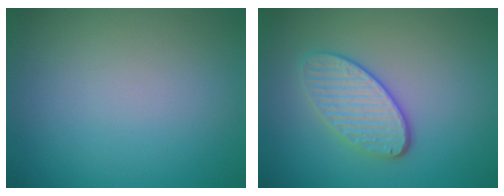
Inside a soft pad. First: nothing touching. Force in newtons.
{"total": 3.7, "press": 3.2, "slide": 1.7}